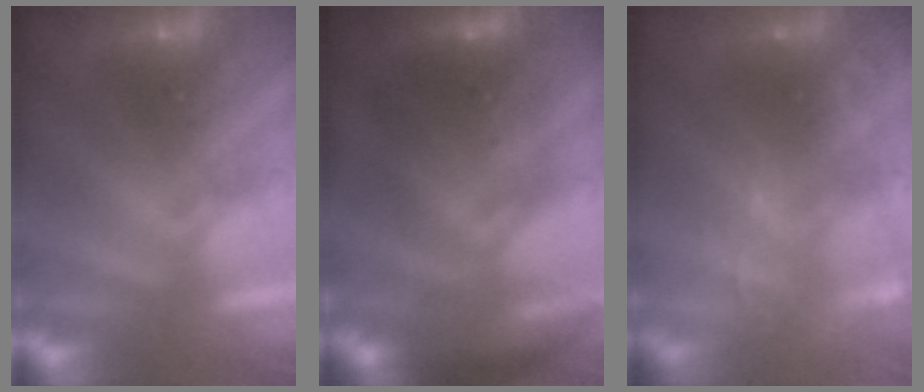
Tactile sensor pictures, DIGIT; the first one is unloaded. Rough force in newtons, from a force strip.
{"total": 6.9}
{"total": 2.1}